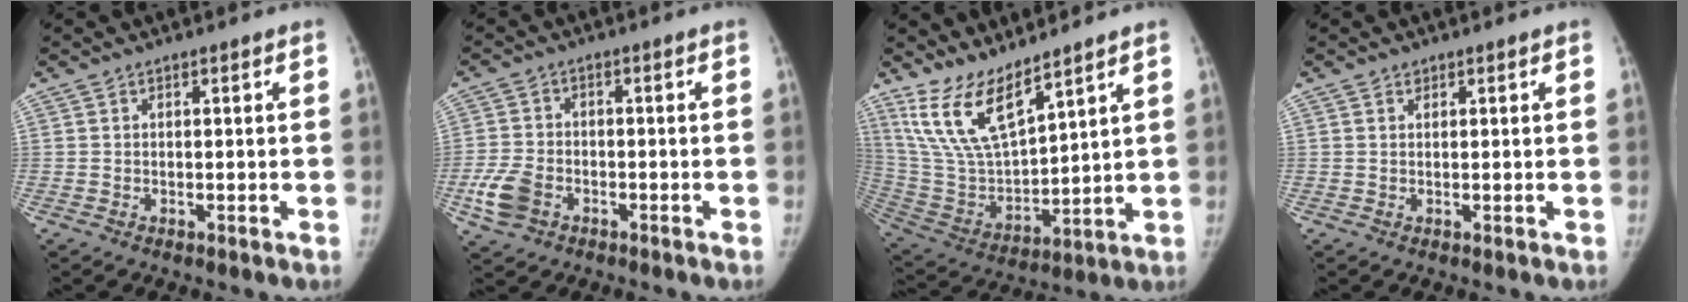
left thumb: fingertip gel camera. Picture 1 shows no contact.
{"total": 6.4, "force": [-2.8, 4.4, 3.6], "torque": [-0.078, 0.011, -0.054]}
{"total": 13.8, "force": [10.2, 4.2, 8.2], "torque": [-0.145, -0.060, 0.223]}
{"total": 0.6, "force": [0.4, 0.4, 0.0], "torque": [0.006, -0.002, 0.003]}